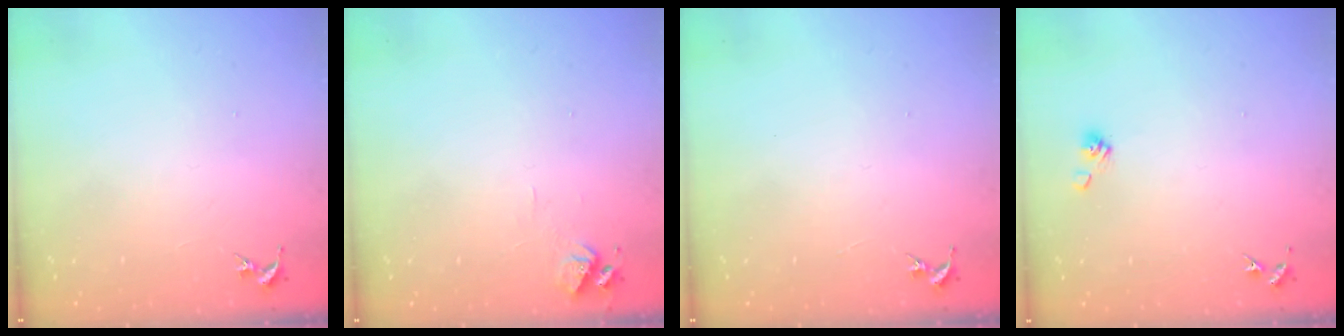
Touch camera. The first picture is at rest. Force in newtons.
{"total": 6.4, "press": 6.4, "slide": 0.8}
{"total": 0.0}
{"total": 5.8, "press": 5.3, "slide": 2.3}